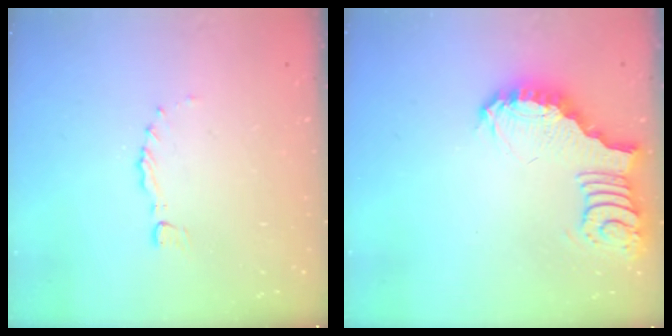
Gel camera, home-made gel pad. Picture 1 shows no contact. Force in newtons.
{"total": 3.7, "press": 3.6, "slide": 0.6}